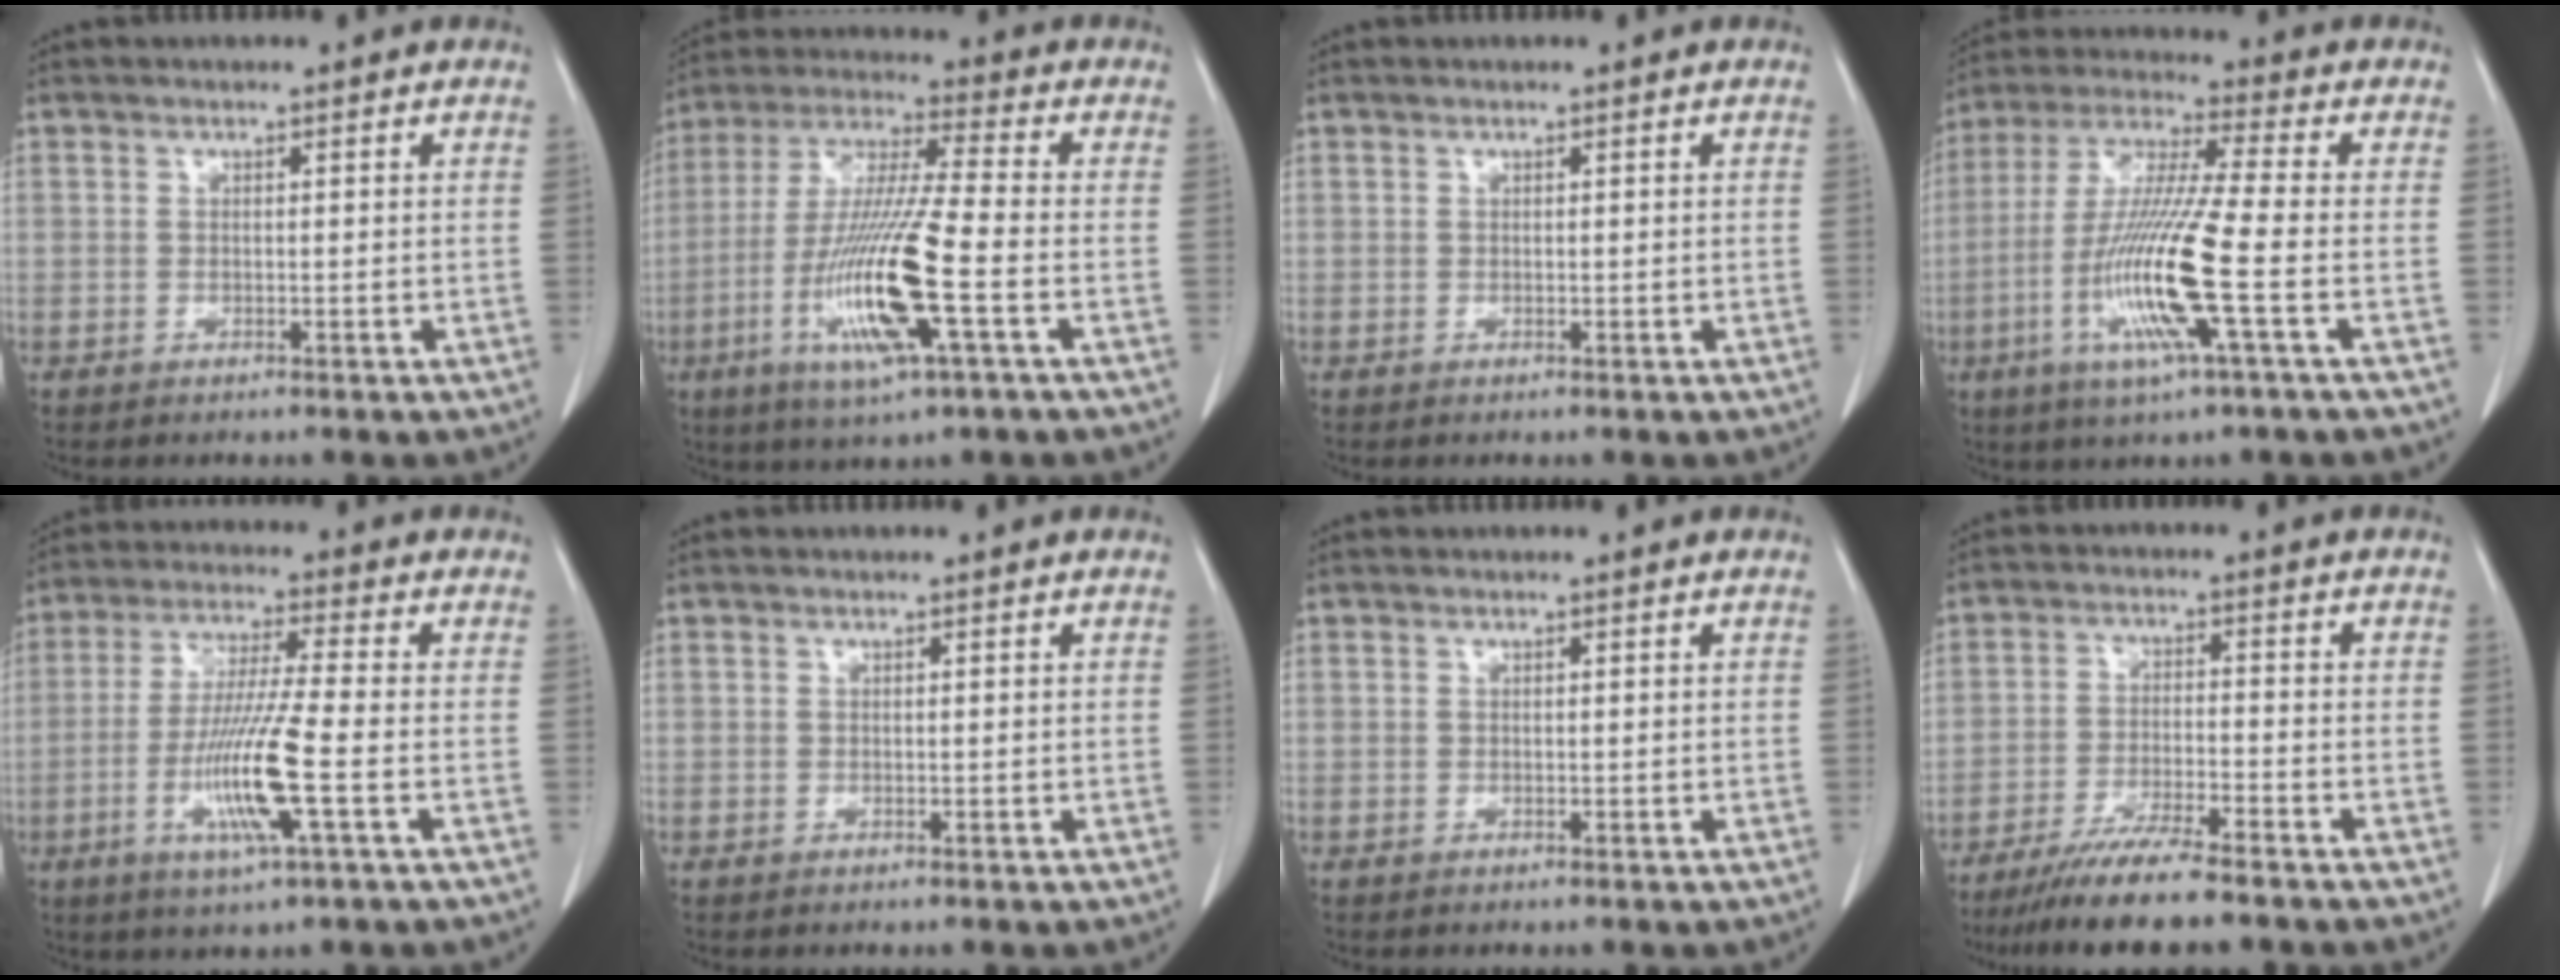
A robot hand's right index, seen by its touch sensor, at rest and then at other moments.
{"total": 16.2, "force": [-5.0, 0.5, 15.4], "torque": [-0.319, -0.018, -0.093]}
{"total": 0.0}
{"total": 14.7, "force": [-4.1, -0.5, 14.1], "torque": [-0.293, -0.016, -0.086]}
{"total": 11.4, "force": [-3.2, -0.4, 10.9], "torque": [-0.218, -0.016, -0.064]}
{"total": 0.0}
{"total": 0.0}
{"total": 9.3, "force": [-7.6, 0.1, 5.2], "torque": [-0.085, -0.026, -0.130]}